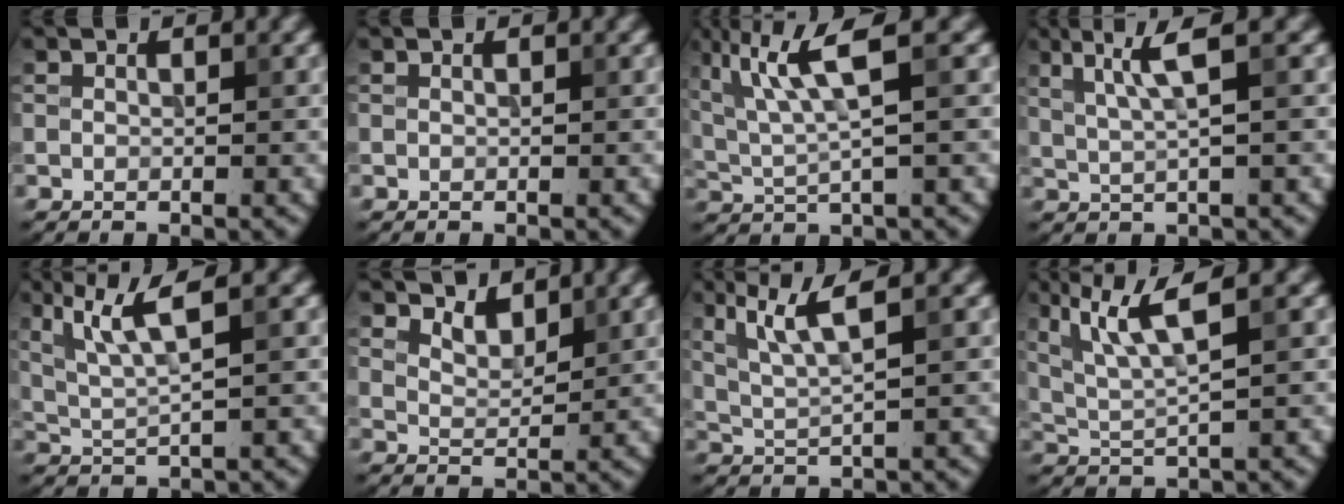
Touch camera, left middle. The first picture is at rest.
{"total": 0.0}
{"total": 6.2, "force": [2.4, 1.0, 5.6], "torque": [-0.116, 0.008, 0.050]}
{"total": 3.9, "force": [1.5, 0.5, 3.5], "torque": [-0.064, 0.001, 0.031]}
{"total": 4.7, "force": [2.2, 0.8, 4.1], "torque": [-0.088, 0.004, 0.050]}
{"total": 2.2, "force": [1.9, 0.8, 0.8], "torque": [-0.018, -0.002, 0.033]}
{"total": 4.2, "force": [2.0, 0.6, 3.7], "torque": [-0.079, 0.003, 0.046]}
{"total": 5.8, "force": [2.9, 1.1, 4.9], "torque": [-0.097, 0.008, 0.062]}